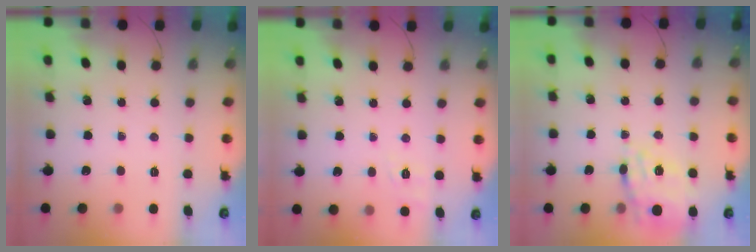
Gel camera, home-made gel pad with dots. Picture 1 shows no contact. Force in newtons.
{"total": 2.0, "press": 0.6, "slide": 1.9}
{"total": 12.3, "press": 11.9, "slide": 3.0}